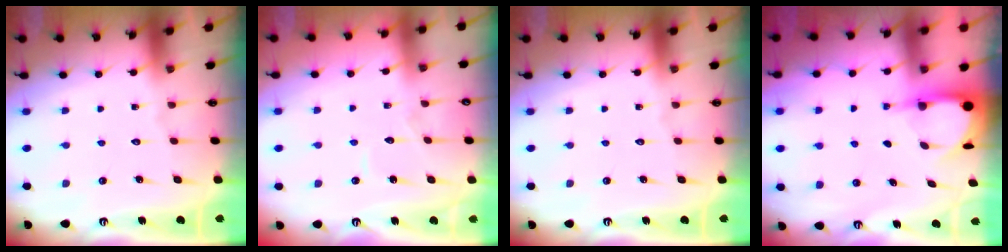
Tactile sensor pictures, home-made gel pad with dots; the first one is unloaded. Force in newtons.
{"total": 3.7, "press": 3.6, "slide": 0.4}
{"total": 0.0}
{"total": 4.0, "press": 4.0, "slide": 0.3}